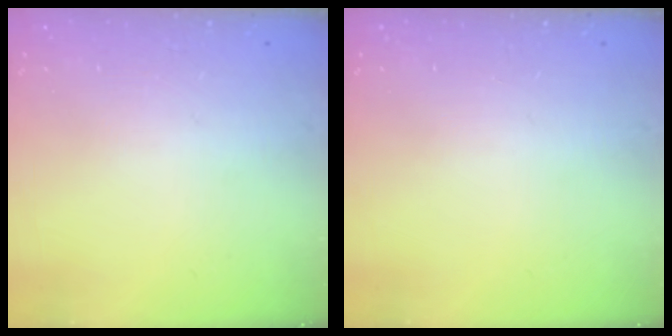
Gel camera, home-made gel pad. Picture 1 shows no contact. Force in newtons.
{"total": 0.0}